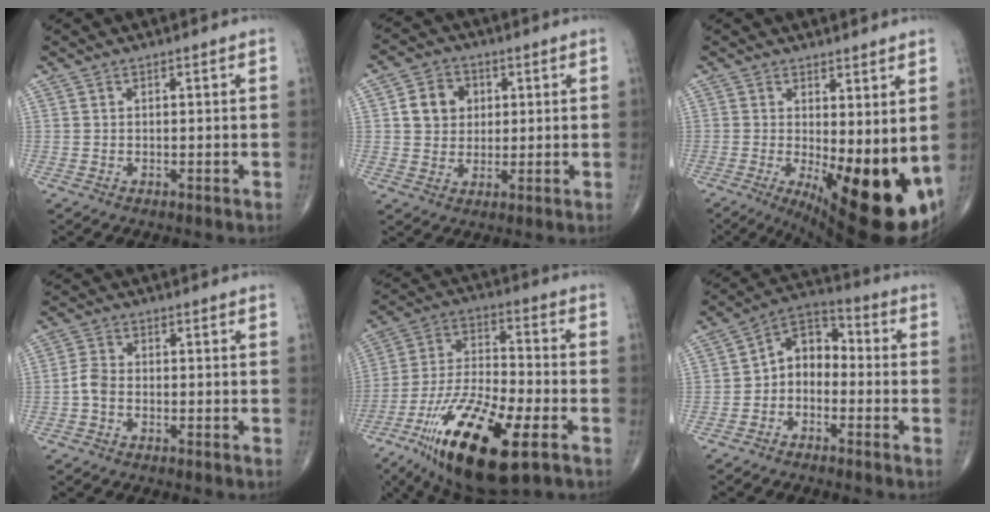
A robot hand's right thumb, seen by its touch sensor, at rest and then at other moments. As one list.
[{"total": 7.4, "force": [1.6, 6.4, 3.4], "torque": [-0.028, -0.003, 0.025]}, {"total": 17.6, "force": [-2.1, 6.5, 16.2], "torque": [-0.201, -0.032, -0.004]}, {"total": 2.9, "force": [-1.1, 1.9, 1.9], "torque": [-0.039, 0.010, -0.029]}, {"total": 23.2, "force": [-10.6, 7.3, 19.3], "torque": [-0.388, 0.020, -0.185]}, {"total": 8.2, "force": [-1.9, 6.0, 5.2], "torque": [-0.058, 0.046, -0.055]}]